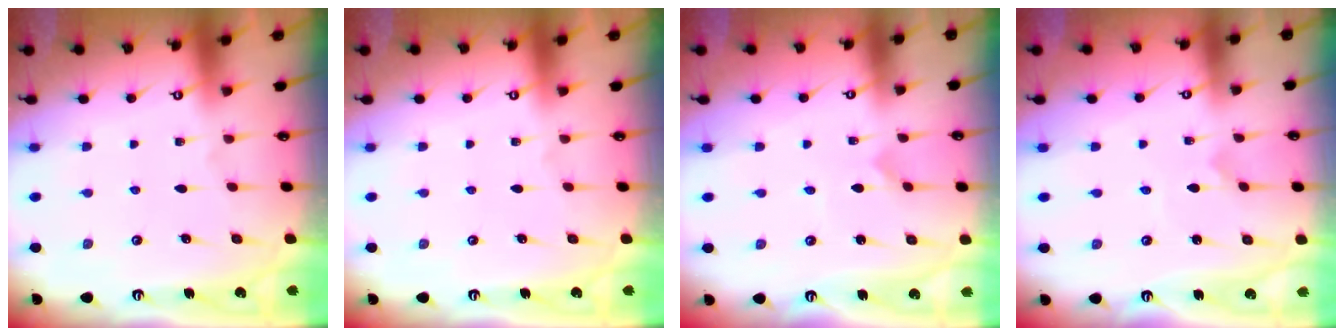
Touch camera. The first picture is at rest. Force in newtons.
{"total": 0.0}
{"total": 0.0}
{"total": 0.6, "press": 0.6, "slide": 0.0}